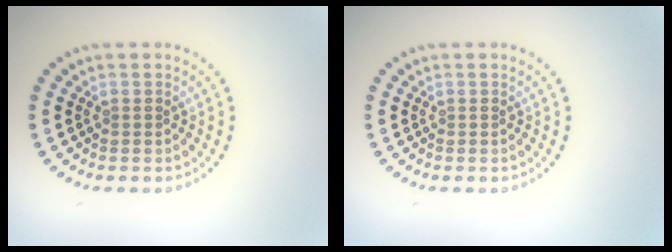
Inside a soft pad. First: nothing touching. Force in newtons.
{"total": 0.0}